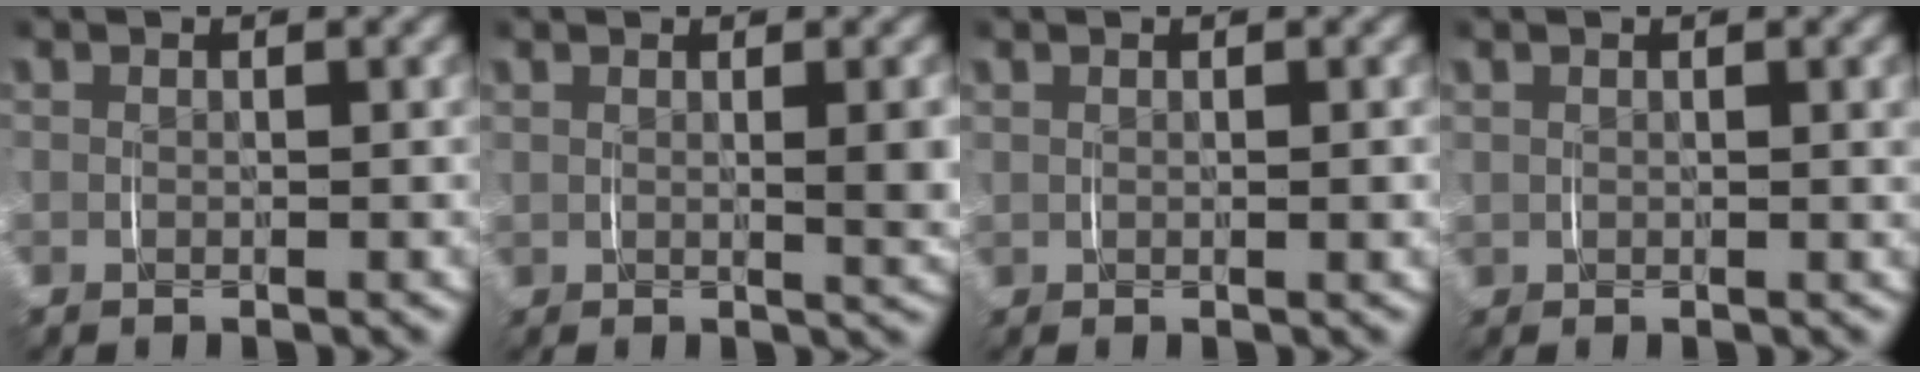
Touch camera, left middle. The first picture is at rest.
{"total": 2.7, "force": [0.8, 0.8, 2.4], "torque": [-0.030, -0.002, 0.012]}
{"total": 0.9, "force": [0.4, 0.6, 0.5], "torque": [-0.012, 0.004, 0.005]}
{"total": 0.9, "force": [0.5, 0.7, 0.3], "torque": [-0.008, 0.004, 0.006]}